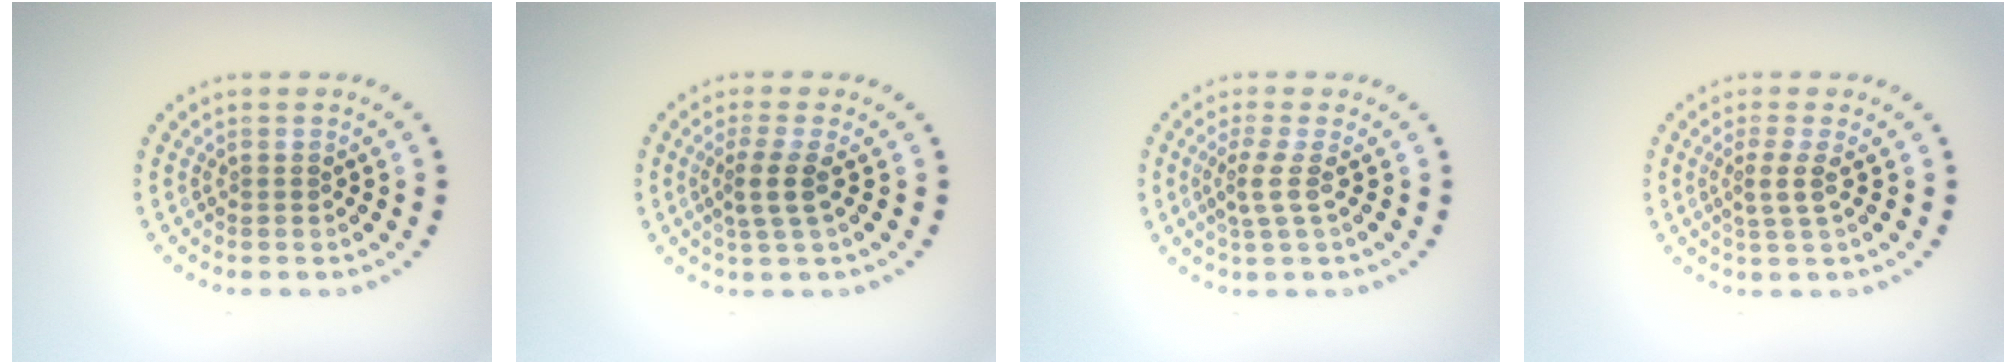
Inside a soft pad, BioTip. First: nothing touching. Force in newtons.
{"total": 2.3, "press": 1.8, "slide": 1.4}
{"total": 2.2, "press": 1.7, "slide": 1.4}
{"total": 2.0, "press": 1.5, "slide": 1.3}